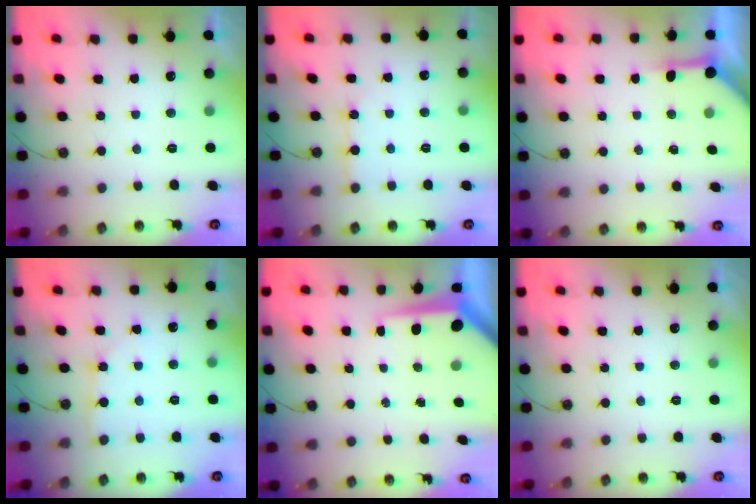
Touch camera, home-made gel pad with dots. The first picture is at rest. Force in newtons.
{"total": 3.9, "press": 3.8, "slide": 0.4}
{"total": 3.8, "press": 3.8, "slide": 0.4}
{"total": 1.9, "press": 1.9, "slide": 0.2}
{"total": 8.5, "press": 8.4, "slide": 0.7}
{"total": 0.0}